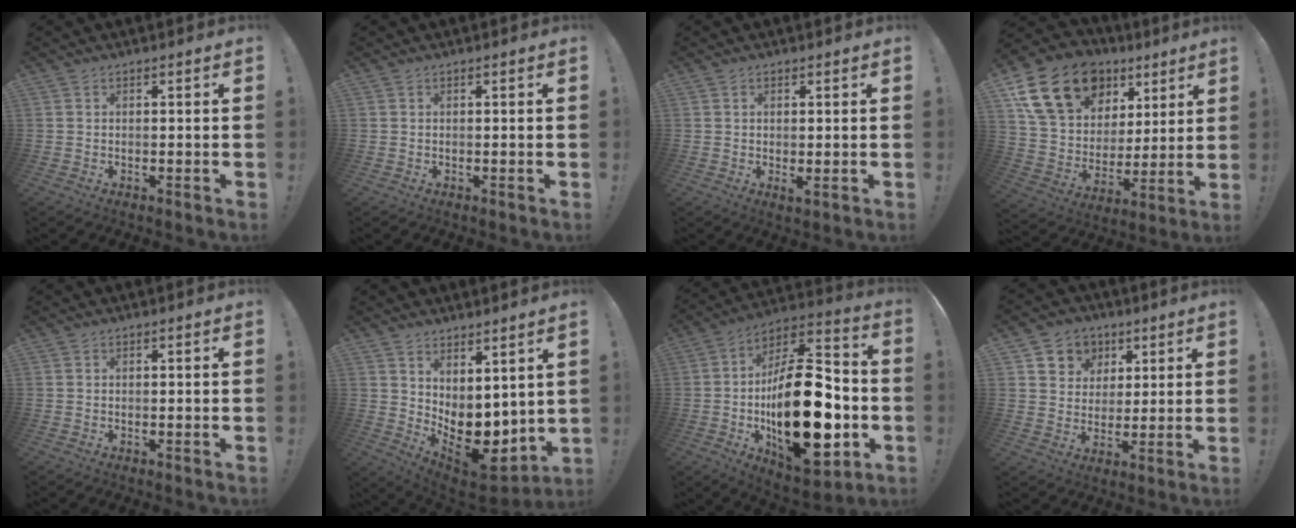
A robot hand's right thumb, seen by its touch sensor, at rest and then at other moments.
{"total": 0.0}
{"total": 2.2, "force": [0.5, 0.7, 2.0], "torque": [-0.020, -0.009, 0.008]}
{"total": 22.4, "force": [12.2, 15.3, 11.0], "torque": [-0.184, -0.053, 0.246]}
{"total": 0.0}
{"total": 11.2, "force": [-1.4, 7.7, 7.9], "torque": [-0.076, -0.011, -0.004]}
{"total": 31.7, "force": [-5.3, 15.9, 26.8], "torque": [-0.454, 0.030, -0.072]}
{"total": 8.3, "force": [3.5, 7.4, 1.8], "torque": [-0.023, -0.024, 0.070]}